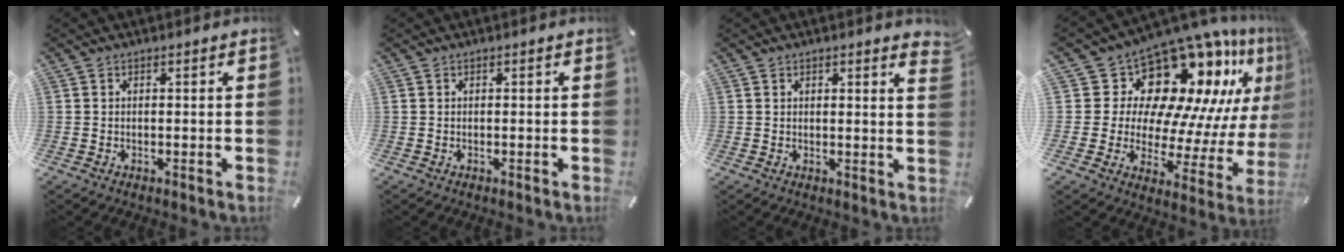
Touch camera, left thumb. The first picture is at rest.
{"total": 0.0}
{"total": 1.7, "force": [1.3, 0.3, 1.1], "torque": [-0.015, -0.001, 0.021]}
{"total": 18.0, "force": [12.4, 10.1, 8.1], "torque": [-0.118, -0.130, 0.219]}